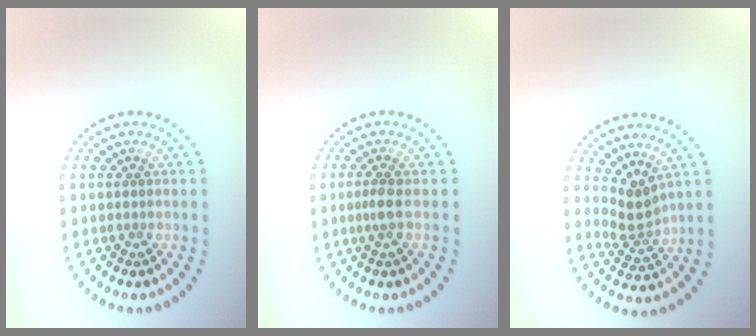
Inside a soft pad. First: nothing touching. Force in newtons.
{"total": 1.4, "press": 1.0, "slide": 0.9}
{"total": 2.6, "press": 1.8, "slide": 1.8}